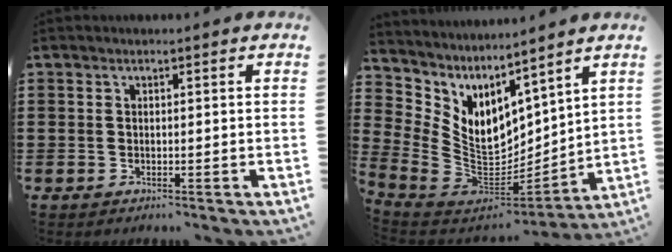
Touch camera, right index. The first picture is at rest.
{"total": 8.4, "force": [2.7, 6.3, 4.9], "torque": [-0.138, -0.045, 0.056]}